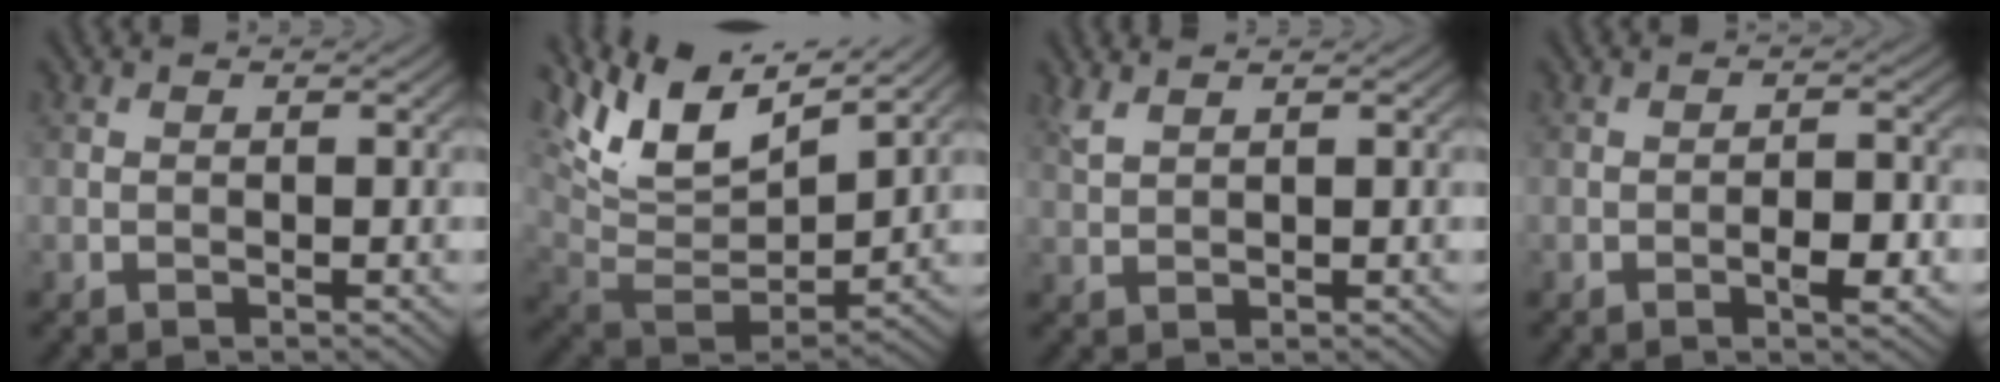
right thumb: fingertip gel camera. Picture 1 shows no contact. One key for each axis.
{"total": 13.2, "fx": 7.5, "fy": 5.5, "fz": 9.4, "tx": -0.220, "ty": 0.014, "tz": 0.141}
{"total": 1.7, "fx": 1.4, "fy": 0.2, "fz": 0.9, "tx": -0.030, "ty": 0.007, "tz": 0.036}
{"total": 3.3, "fx": -1.4, "fy": 1.1, "fz": 2.8, "tx": -0.040, "ty": 0.006, "tz": -0.023}